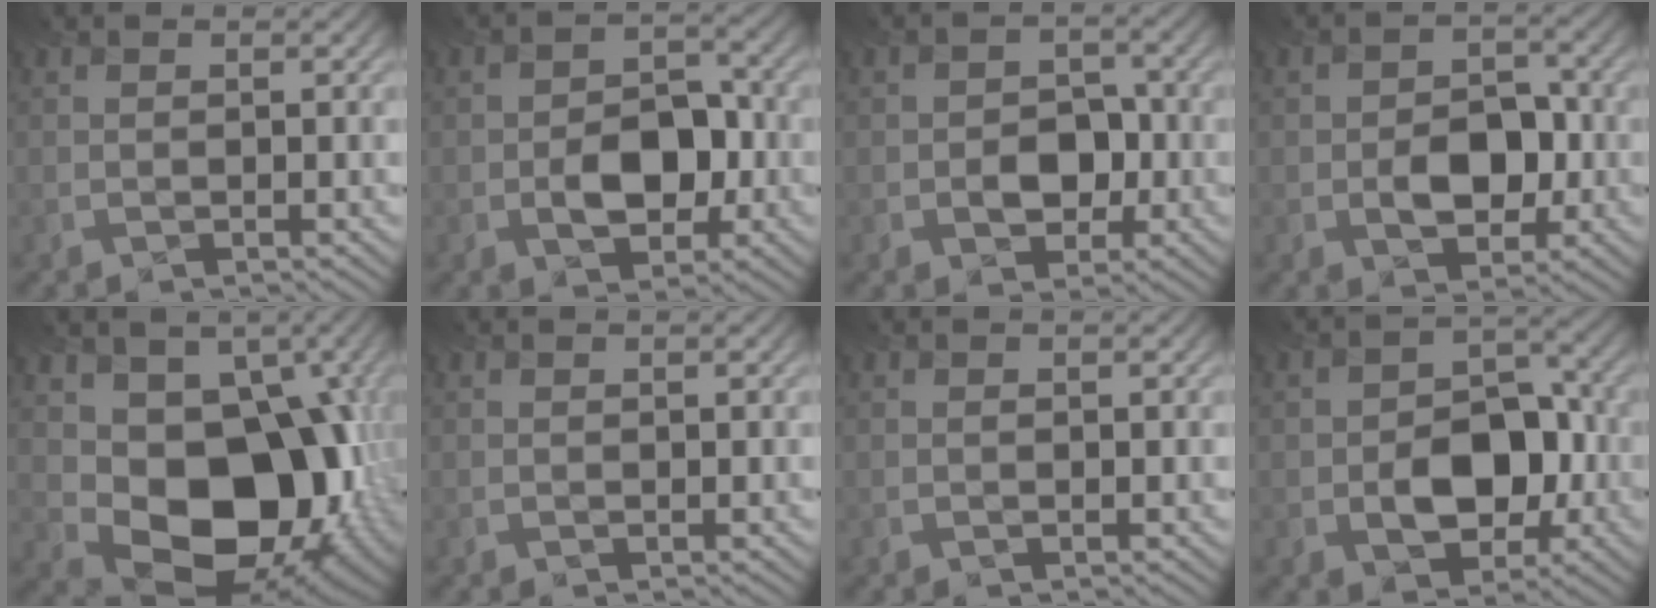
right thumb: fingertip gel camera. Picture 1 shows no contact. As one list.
[{"total": 6.3, "force": [-1.5, 4.1, 4.5], "torque": [-0.068, -0.004, -0.024]}, {"total": 4.4, "force": [-1.1, 3.3, 2.7], "torque": [-0.032, -0.003, -0.022]}, {"total": 5.6, "force": [-1.2, 3.8, 4.0], "torque": [-0.062, -0.007, -0.018]}, {"total": 15.2, "force": [-0.3, 11.2, 10.2], "torque": [-0.142, -0.047, 0.006]}, {"total": 0.0}, {"total": 0.0}, {"total": 8.1, "force": [-1.9, 5.5, 5.7], "torque": [-0.084, -0.005, -0.032]}]